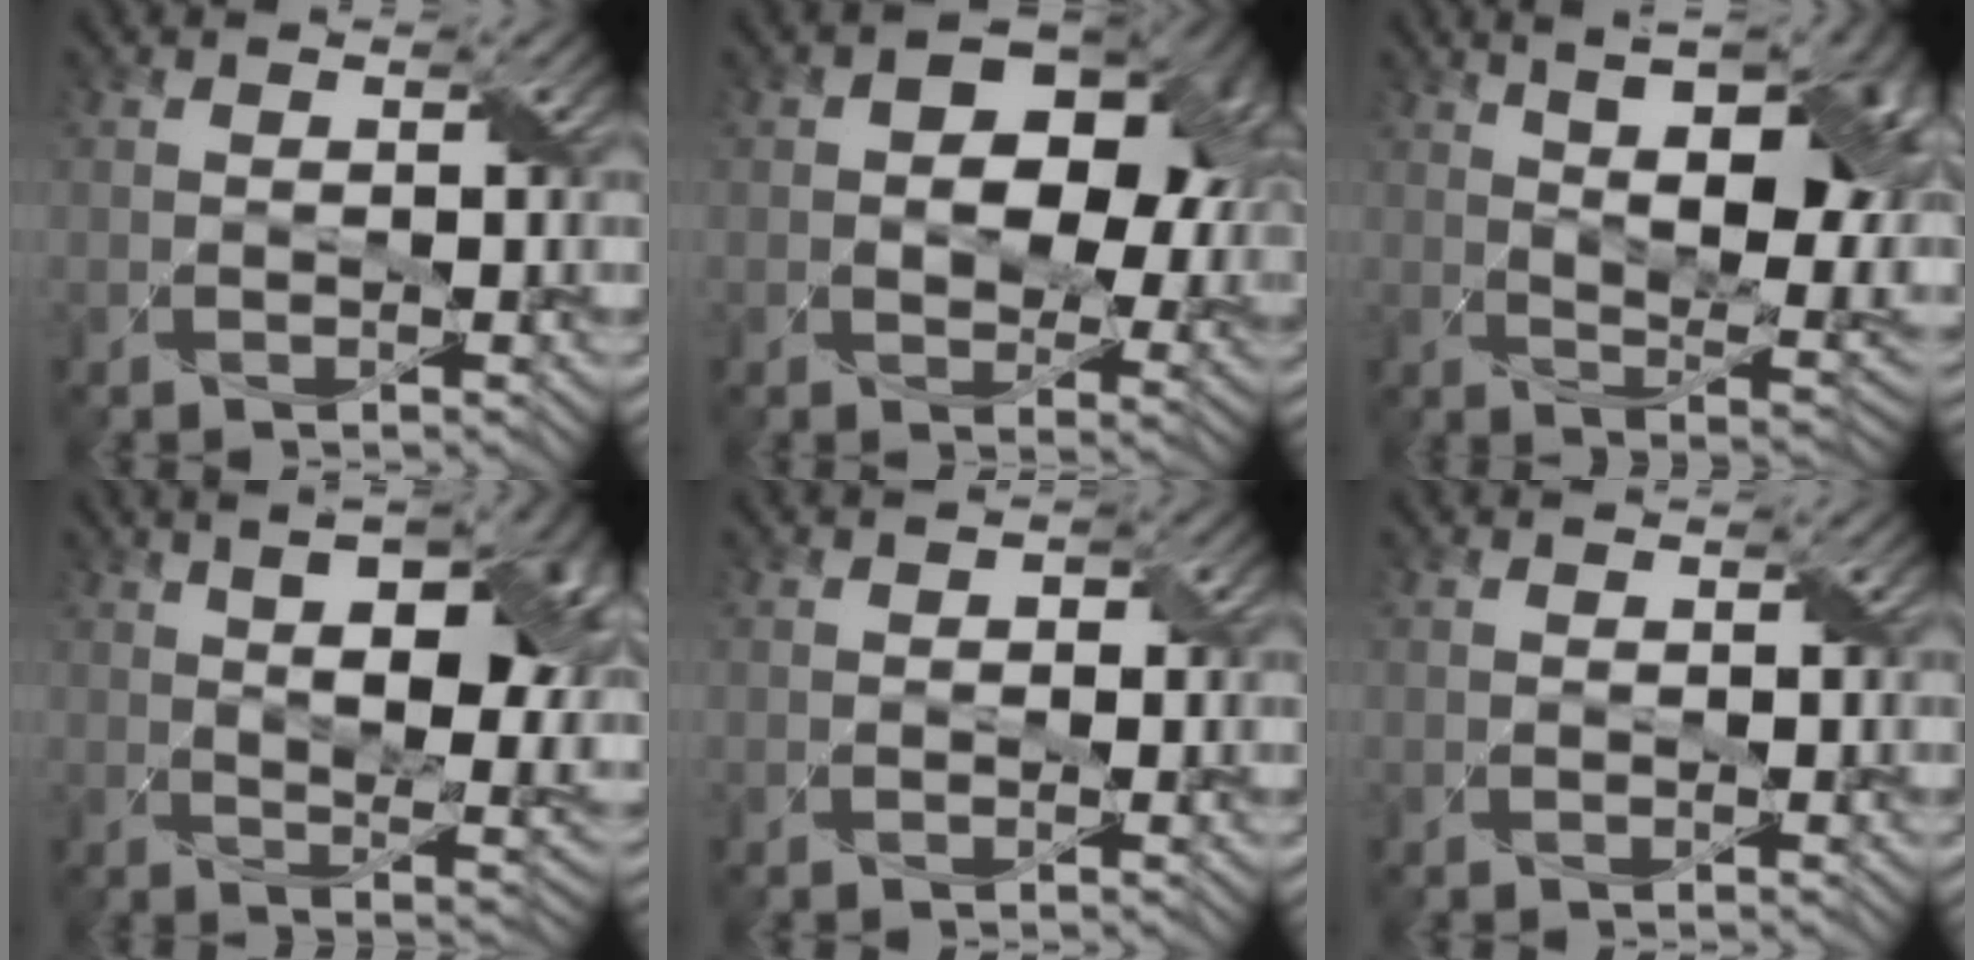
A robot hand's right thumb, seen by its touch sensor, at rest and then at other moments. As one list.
[{"total": 11.8, "force": [2.3, 7.7, 8.6], "torque": [-0.113, 0.001, 0.037]}, {"total": 16.9, "force": [5.2, 7.2, 14.4], "torque": [-0.205, 0.030, 0.080]}, {"total": 15.0, "force": [4.1, 6.6, 12.8], "torque": [-0.172, 0.019, 0.050]}, {"total": 1.2, "force": [0.0, 1.0, 0.7], "torque": [-0.008, -0.001, 0.001]}, {"total": 0.0}]